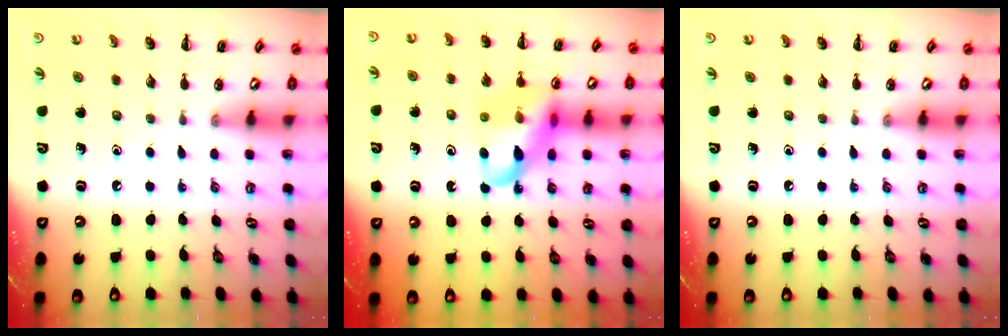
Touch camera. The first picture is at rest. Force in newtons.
{"total": 15.2, "press": 15.0, "slide": 2.6}
{"total": 0.0}